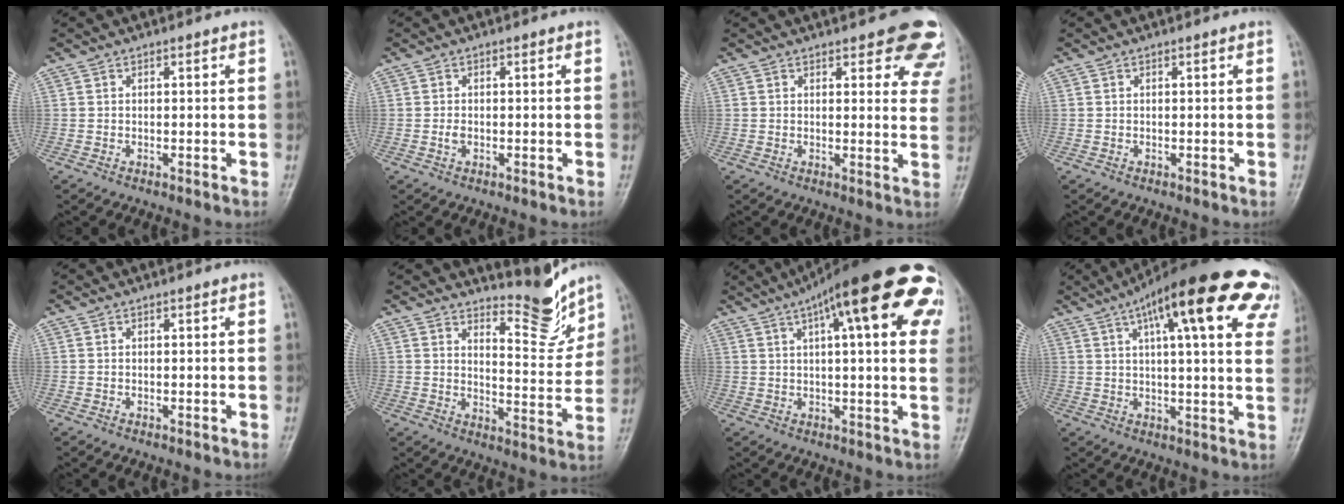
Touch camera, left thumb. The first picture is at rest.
{"total": 1.3, "force": [-0.3, 0.9, 1.0], "torque": [-0.017, -0.001, -0.006]}
{"total": 10.9, "force": [8.3, 4.2, 5.7], "torque": [-0.011, -0.035, 0.074]}
{"total": 0.0}
{"total": 0.0}
{"total": 8.3, "force": [7.7, 1.8, 2.6], "torque": [-0.010, -0.078, 0.119]}
{"total": 27.4, "force": [11.5, 7.4, 23.7], "torque": [-0.271, 0.039, 0.154]}
{"total": 25.2, "force": [12.8, 6.5, 20.8], "torque": [-0.275, 0.012, 0.162]}